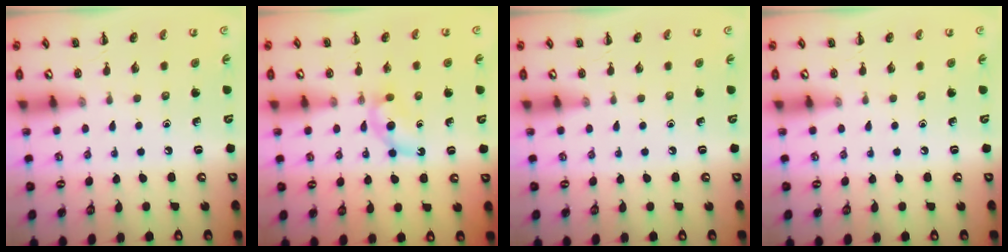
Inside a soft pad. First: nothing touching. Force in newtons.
{"total": 4.7, "press": 4.4, "slide": 1.8}
{"total": 0.0}
{"total": 0.0}